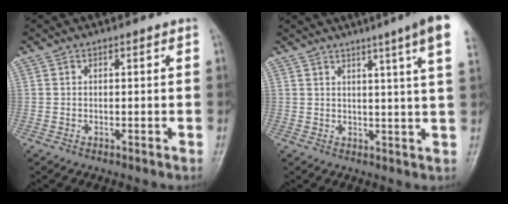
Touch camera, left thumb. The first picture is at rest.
{"total": 10.6, "force": [6.3, -0.5, 8.5], "torque": [-0.112, -0.014, 0.067]}